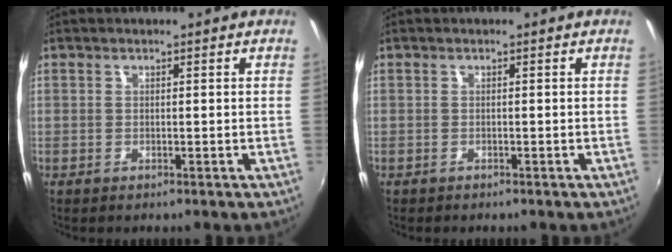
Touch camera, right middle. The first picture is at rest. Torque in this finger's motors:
{"motor_torque": [-0.09, -0.05, 0.08, 0.01]}